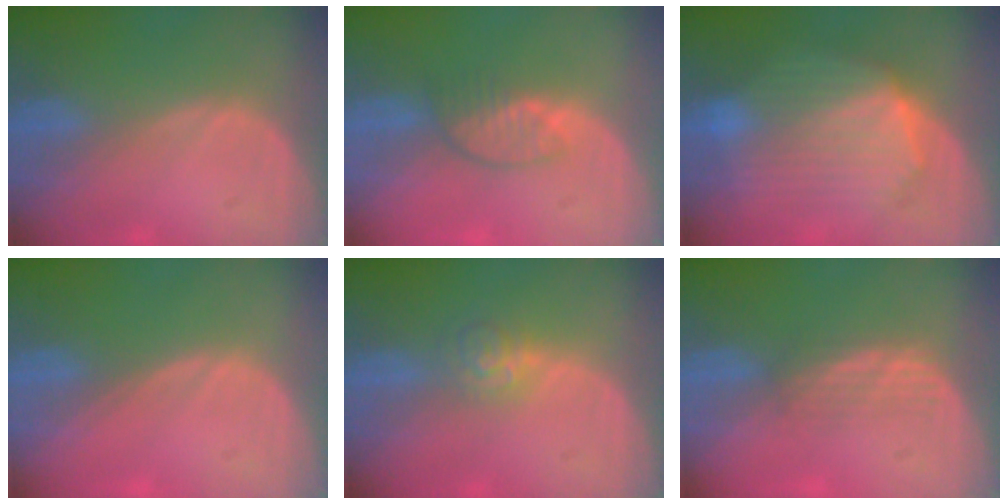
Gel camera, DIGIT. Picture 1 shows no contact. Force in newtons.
{"total": 3.7, "press": 3.4, "slide": 1.5}
{"total": 10.1, "press": 10.0, "slide": 0.9}
{"total": 0.0}
{"total": 3.7, "press": 3.6, "slide": 0.9}
{"total": 2.9, "press": 2.6, "slide": 1.2}